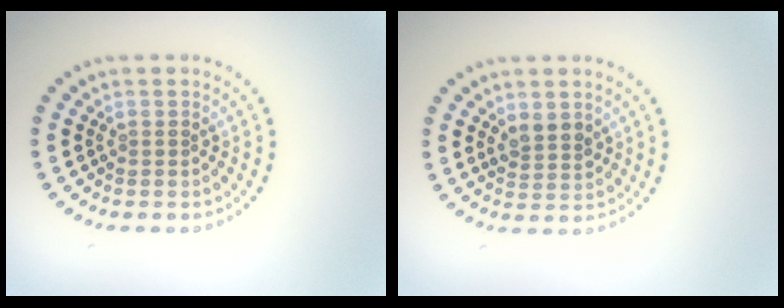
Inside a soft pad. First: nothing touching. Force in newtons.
{"total": 1.9, "press": 1.8, "slide": 0.7}